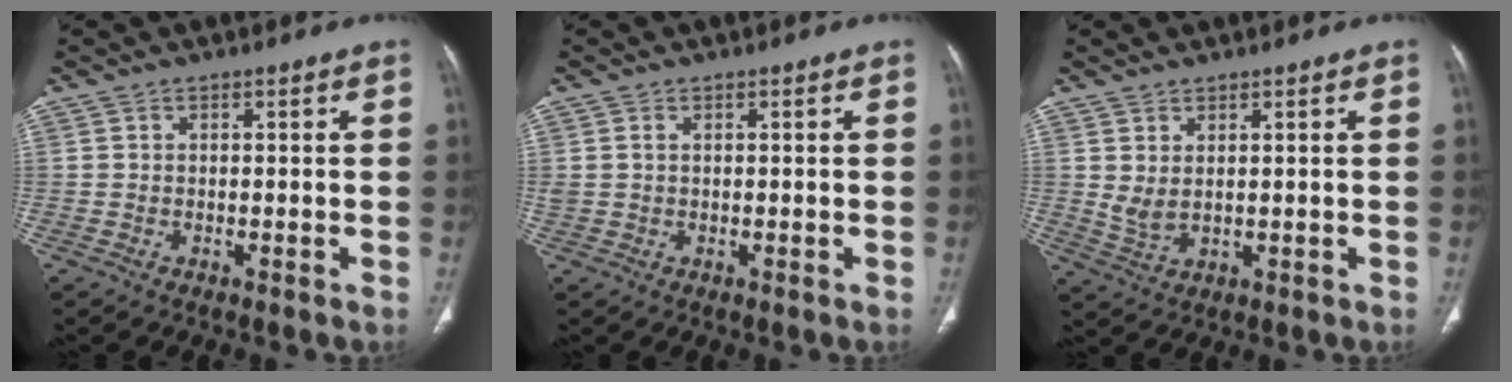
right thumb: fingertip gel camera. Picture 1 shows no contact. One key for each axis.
{"total": 1.2, "fx": 0.4, "fy": 0.8, "fz": 0.8, "tx": -0.022, "ty": 0.003, "tz": 0.015}
{"total": 3.3, "fx": 1.2, "fy": 1.5, "fz": 2.6, "tx": -0.052, "ty": -0.010, "tz": 0.033}